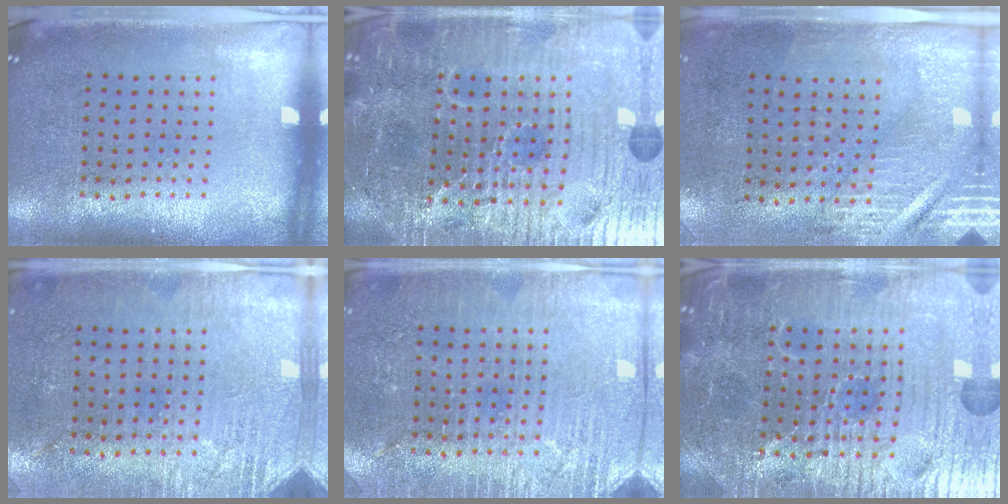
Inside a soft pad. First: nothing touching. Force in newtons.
{"total": 7.3, "press": 6.6, "slide": 3.1}
{"total": 2.9, "press": 2.5, "slide": 1.5}
{"total": 2.8, "press": 2.5, "slide": 1.2}
{"total": 3.1, "press": 3.1, "slide": 0.5}
{"total": 5.6, "press": 5.4, "slide": 1.6}